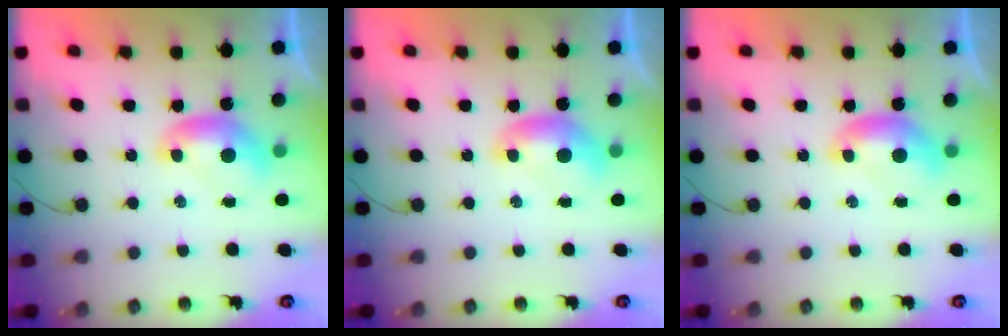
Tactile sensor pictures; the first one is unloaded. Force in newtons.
{"total": 0.0}
{"total": 0.0}